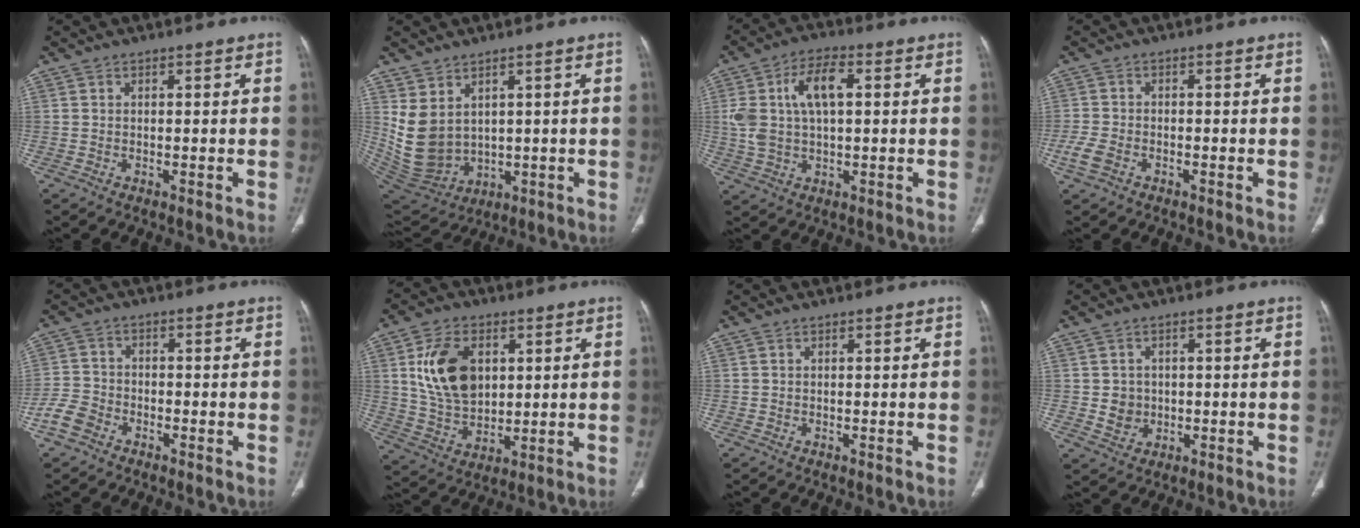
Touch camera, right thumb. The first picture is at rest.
{"total": 10.7, "force": [2.9, 8.0, 6.5], "torque": [-0.122, -0.016, 0.094]}
{"total": 11.0, "force": [2.3, 5.6, 9.2], "torque": [-0.182, 0.016, 0.044]}
{"total": 3.6, "force": [-1.8, 2.2, 2.2], "torque": [-0.060, 0.005, -0.034]}
{"total": 4.7, "force": [-3.1, 3.1, 1.7], "torque": [-0.034, 0.016, -0.065]}
{"total": 13.9, "force": [3.6, 9.2, 9.8], "torque": [-0.155, -0.014, 0.075]}
{"total": 0.0}
{"total": 3.7, "force": [-0.1, 3.4, 1.5], "torque": [-0.006, 0.002, 0.008]}